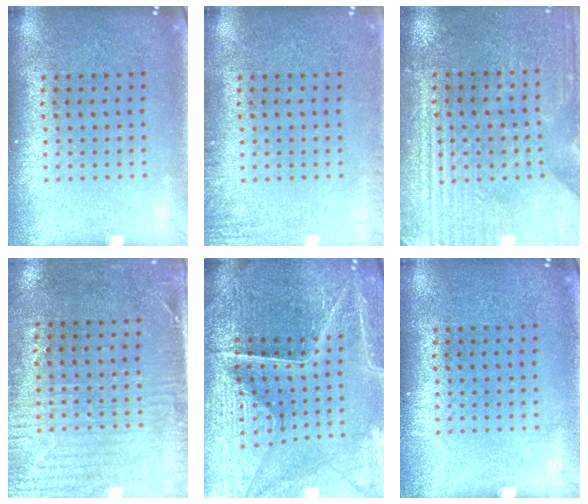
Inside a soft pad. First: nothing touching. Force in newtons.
{"total": 1.6, "press": 1.5, "slide": 0.3}
{"total": 3.2, "press": 3.1, "slide": 0.7}
{"total": 3.1, "press": 2.6, "slide": 1.6}
{"total": 4.8, "press": 4.6, "slide": 1.3}
{"total": 0.0}